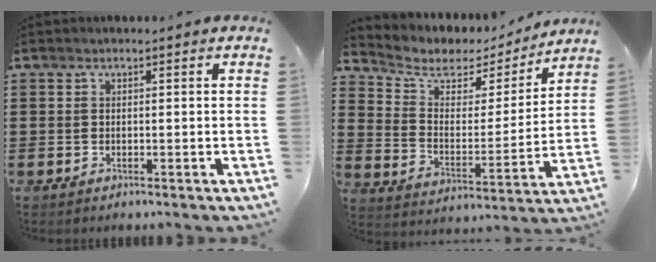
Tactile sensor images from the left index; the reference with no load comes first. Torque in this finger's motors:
{"motor_torque": [0.00, -0.54, 0.26, 0.06]}